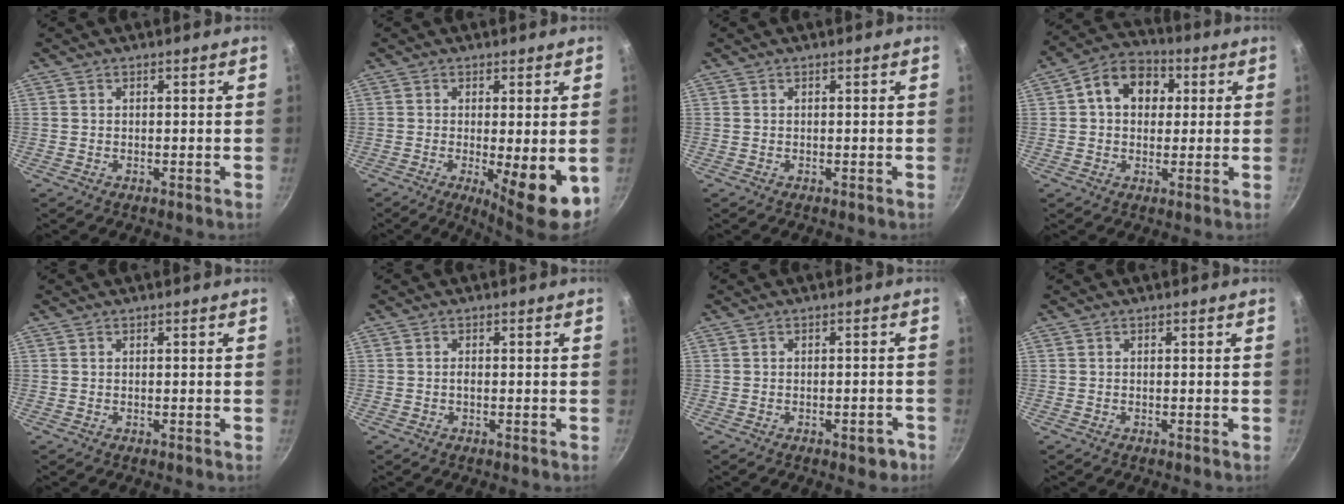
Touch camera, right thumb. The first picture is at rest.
{"total": 9.9, "force": [-2.1, 2.2, 9.4], "torque": [-0.121, -0.011, -0.019]}
{"total": 0.0}
{"total": 10.8, "force": [2.4, 8.3, 6.5], "torque": [-0.073, 0.019, 0.020]}
{"total": 0.0}
{"total": 0.6, "force": [-0.2, 0.3, 0.5], "torque": [-0.010, 0.003, -0.005]}
{"total": 3.5, "force": [-1.9, 1.7, 2.3], "torque": [-0.016, 0.021, -0.014]}
{"total": 0.0}